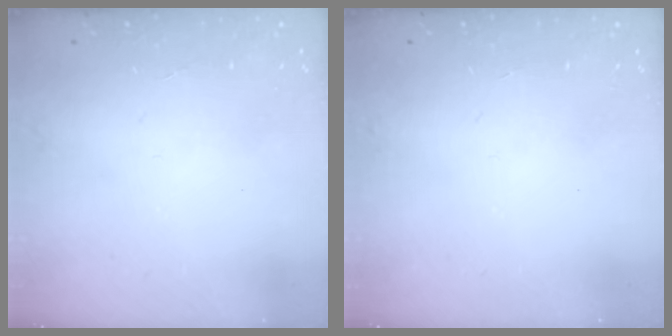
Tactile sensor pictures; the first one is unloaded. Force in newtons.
{"total": 0.0}